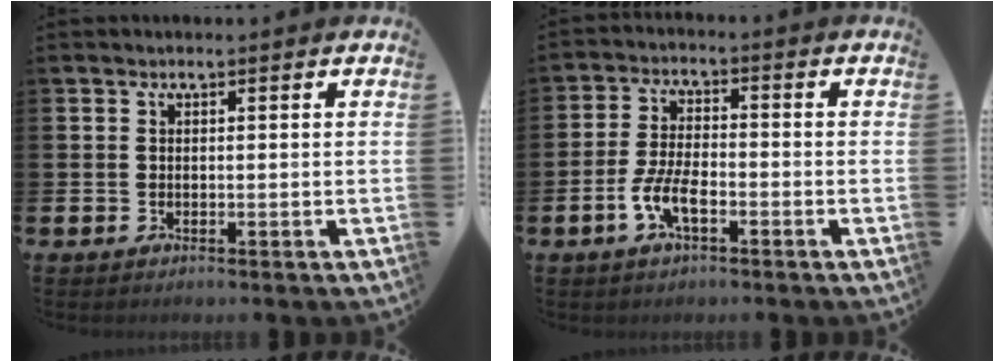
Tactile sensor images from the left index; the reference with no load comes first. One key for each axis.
{"total": 5.2, "fx": -2.2, "fy": 2.1, "fz": 4.2, "tx": -0.099, "ty": 0.006, "tz": -0.044}